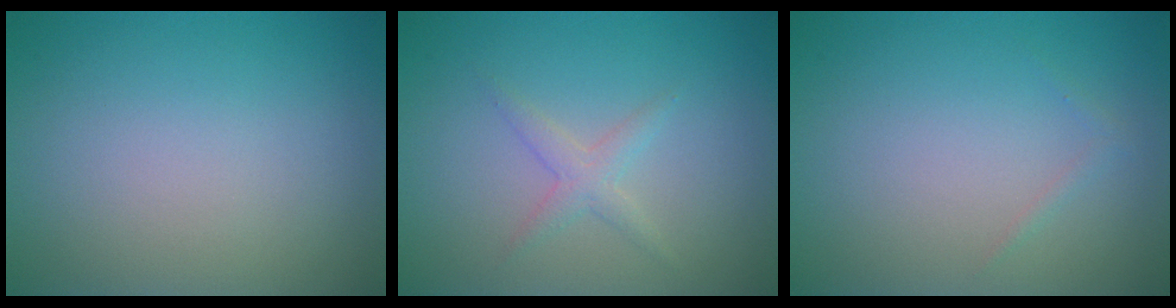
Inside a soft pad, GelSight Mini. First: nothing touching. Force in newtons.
{"total": 1.6, "press": 1.6, "slide": 0.1}
{"total": 0.5, "press": 0.5, "slide": 0.0}